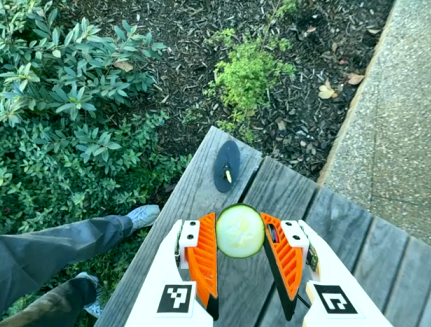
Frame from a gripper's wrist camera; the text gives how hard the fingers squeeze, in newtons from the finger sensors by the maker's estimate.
{"total": 6.3, "left": 6.0, "right": 6.5}